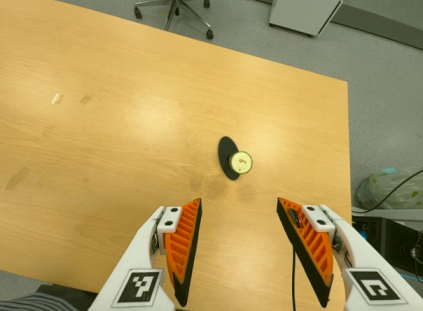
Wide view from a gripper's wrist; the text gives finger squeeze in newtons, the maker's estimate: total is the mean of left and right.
{"total": 0.0}